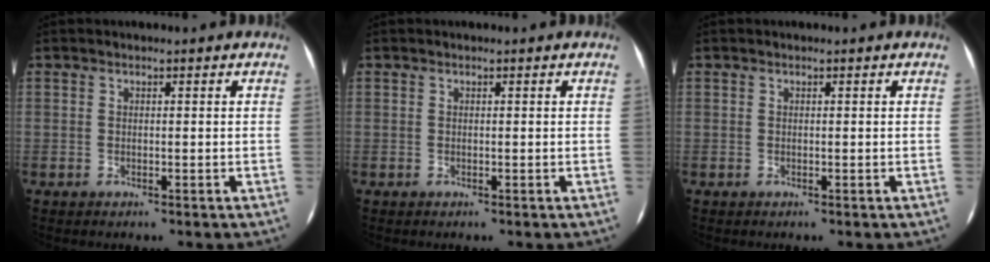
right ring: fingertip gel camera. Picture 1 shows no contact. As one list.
[{"total": 0.0}, {"total": 0.0}]